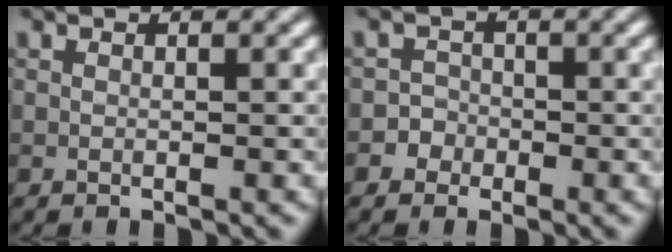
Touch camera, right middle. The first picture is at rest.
{"total": 2.0, "force": [-1.0, 1.8, 0.0], "torque": [0.029, 0.007, -0.024]}